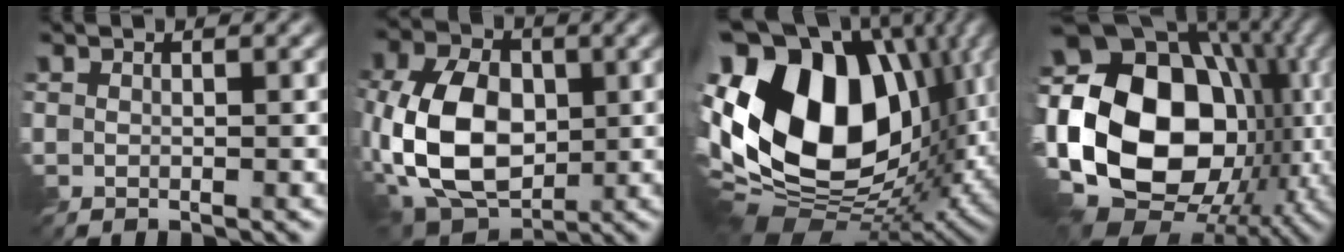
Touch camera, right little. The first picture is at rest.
{"total": 11.8, "force": [-1.5, 7.9, 8.6], "torque": [-0.194, -0.005, -0.039]}
{"total": 19.8, "force": [1.5, 12.9, 15.0], "torque": [-0.319, 0.008, 0.022]}
{"total": 21.6, "force": [-1.7, 15.0, 15.4], "torque": [-0.299, -0.003, -0.025]}